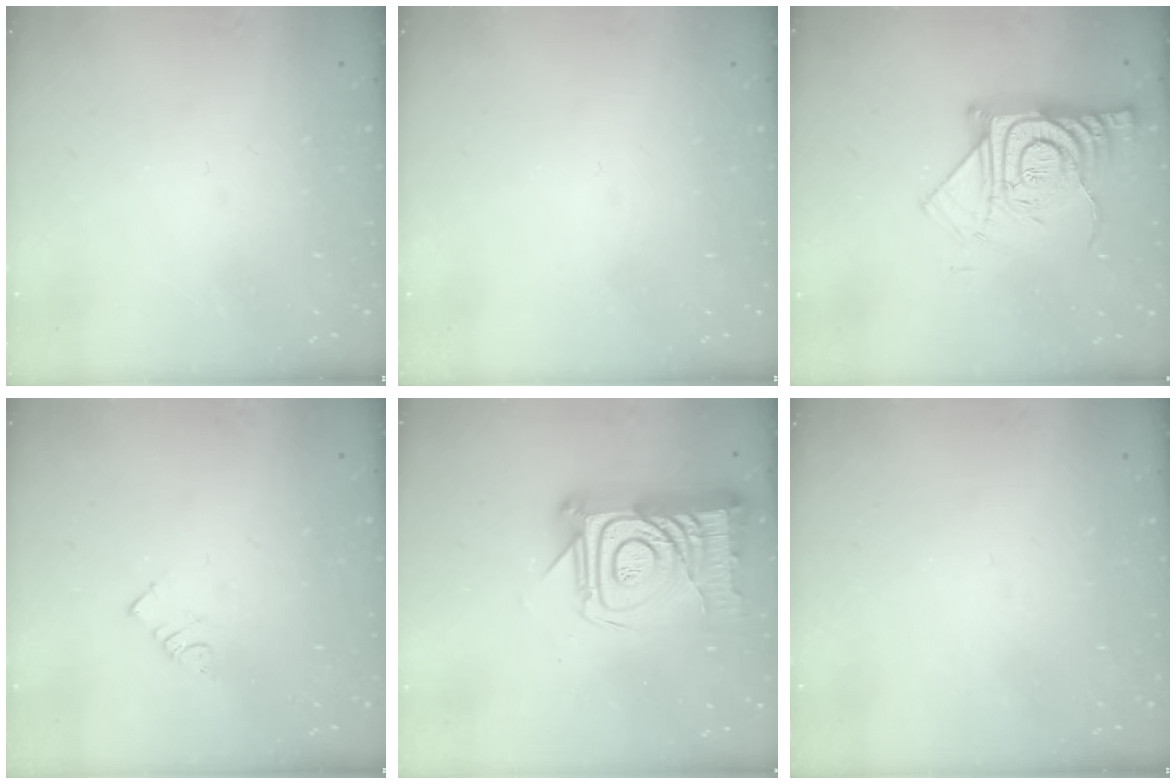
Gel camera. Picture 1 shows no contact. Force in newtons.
{"total": 0.0}
{"total": 15.1, "press": 15.0, "slide": 1.2}
{"total": 2.5, "press": 2.5, "slide": 0.1}
{"total": 22.4, "press": 22.4, "slide": 1.7}
{"total": 0.0}